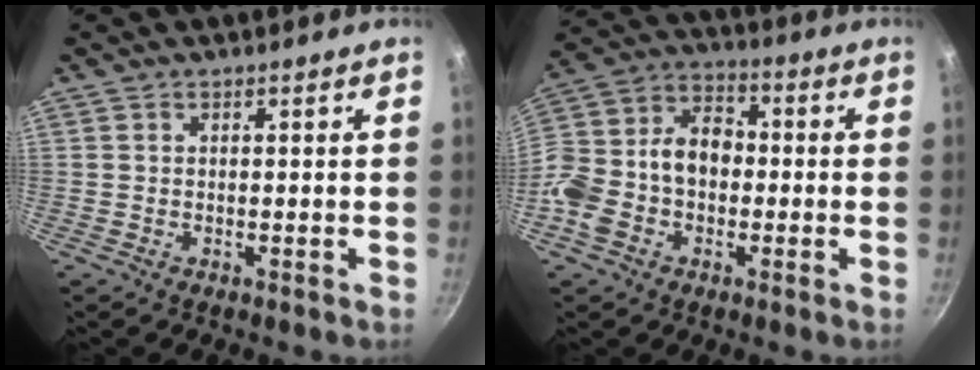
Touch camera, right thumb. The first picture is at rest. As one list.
[{"total": 16.2, "force": [-2.2, 12.0, 10.7], "torque": [-0.181, 0.056, -0.052]}]